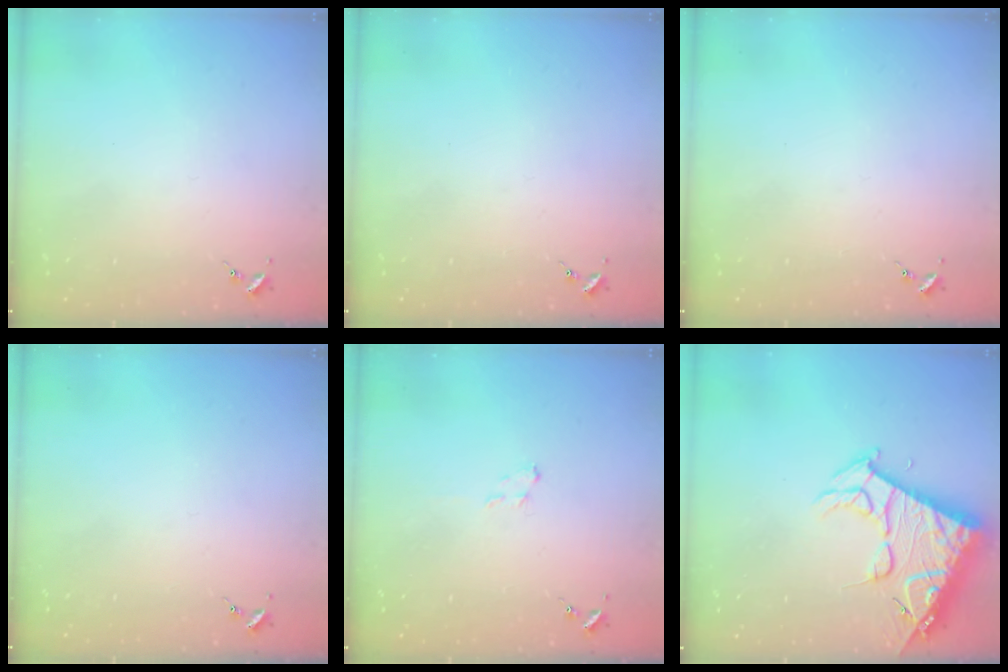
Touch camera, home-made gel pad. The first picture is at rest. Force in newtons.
{"total": 0.0}
{"total": 0.0}
{"total": 0.0}
{"total": 3.9, "press": 3.9, "slide": 0.5}
{"total": 18.5, "press": 18.4, "slide": 1.9}